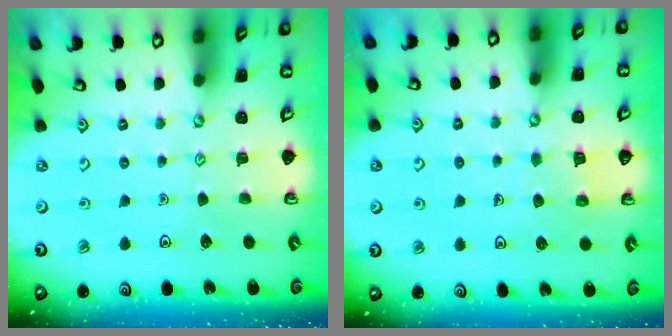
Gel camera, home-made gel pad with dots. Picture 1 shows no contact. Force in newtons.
{"total": 5.2, "press": 5.2, "slide": 0.3}